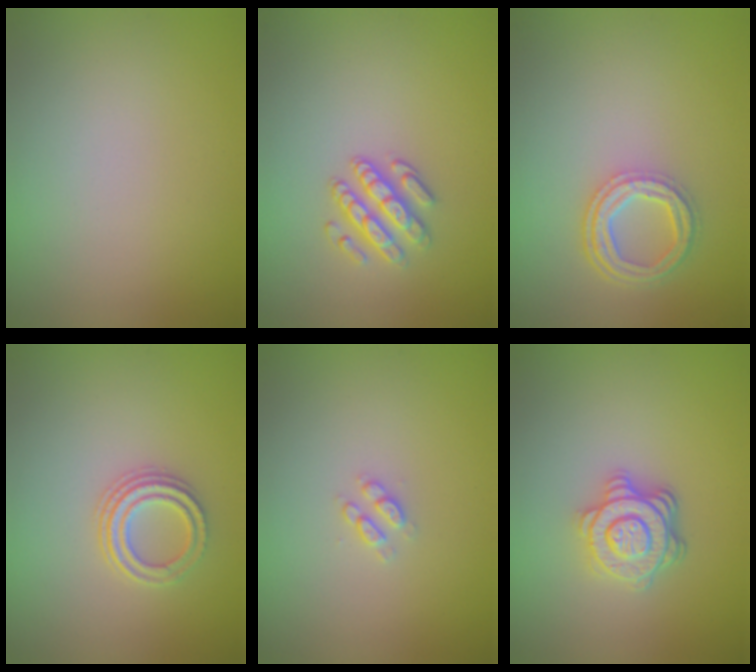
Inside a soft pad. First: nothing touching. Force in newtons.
{"total": 2.7, "press": 2.4, "slide": 1.2}
{"total": 3.8, "press": 2.9, "slide": 2.4}
{"total": 2.5, "press": 2.2, "slide": 1.2}
{"total": 1.2, "press": 1.1, "slide": 0.3}
{"total": 4.1, "press": 3.2, "slide": 2.6}